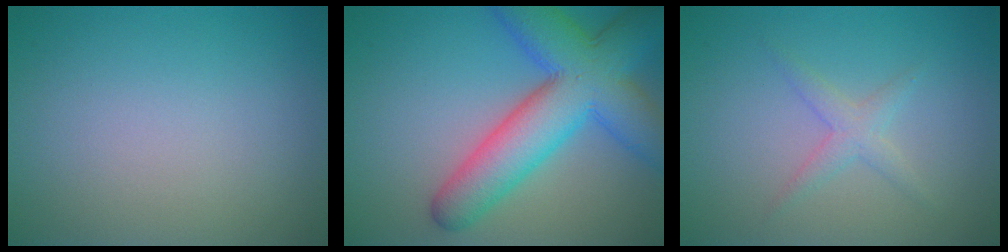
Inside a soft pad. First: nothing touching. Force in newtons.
{"total": 9.9, "press": 9.9, "slide": 0.3}
{"total": 1.7, "press": 1.7, "slide": 0.1}